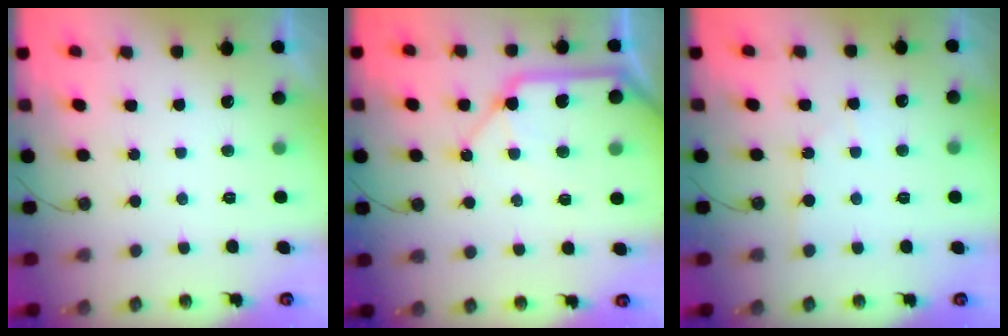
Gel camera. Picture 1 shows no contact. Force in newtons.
{"total": 13.4, "press": 13.3, "slide": 1.9}
{"total": 3.0, "press": 2.9, "slide": 0.4}